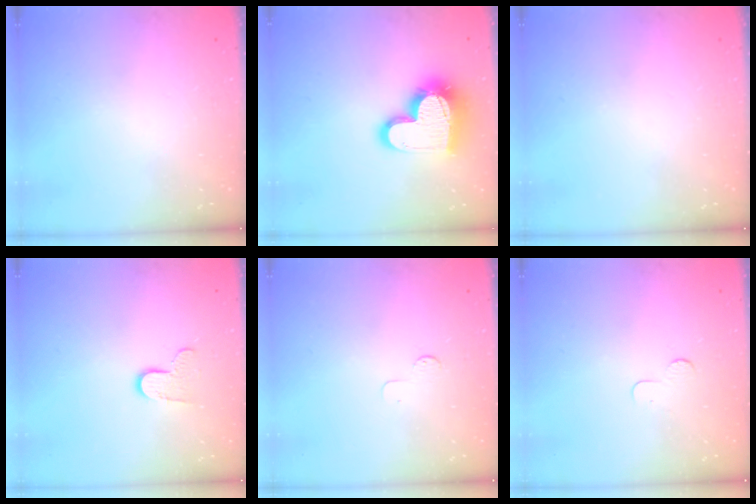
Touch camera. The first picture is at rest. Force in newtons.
{"total": 17.8, "press": 17.7, "slide": 1.6}
{"total": 0.0}
{"total": 7.2, "press": 7.2, "slide": 0.4}
{"total": 2.6, "press": 2.6, "slide": 0.3}
{"total": 2.3, "press": 2.3, "slide": 0.2}